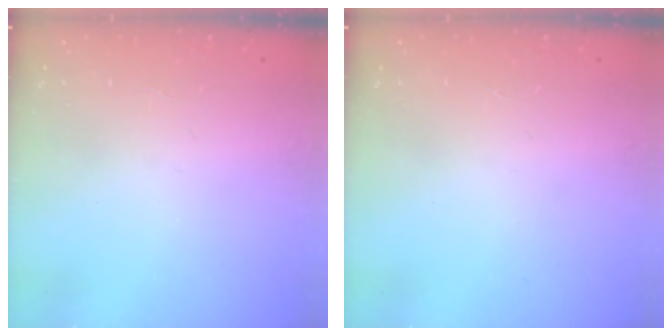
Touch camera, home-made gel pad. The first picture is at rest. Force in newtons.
{"total": 0.0}